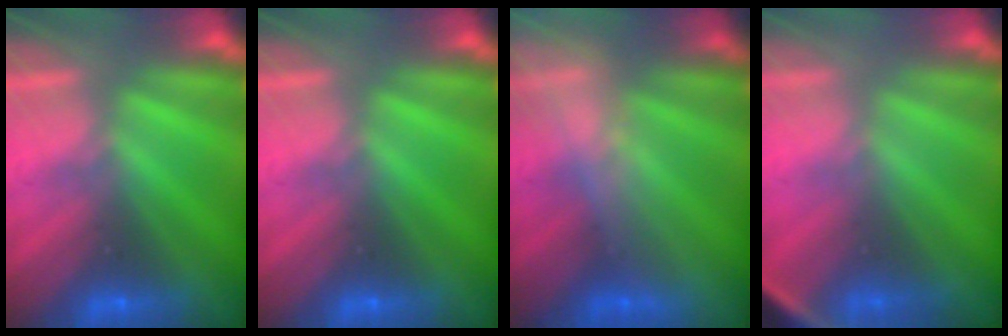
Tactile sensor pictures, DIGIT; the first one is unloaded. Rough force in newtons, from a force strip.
{"total": 0.0}
{"total": 2.5}
{"total": 2.8}